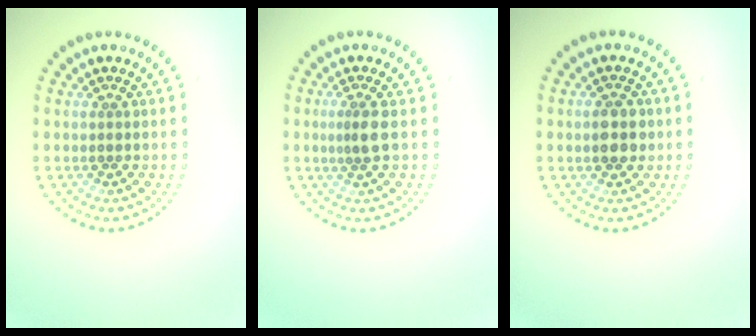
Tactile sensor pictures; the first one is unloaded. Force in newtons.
{"total": 1.9, "press": 1.5, "slide": 1.1}
{"total": 2.9, "press": 2.9, "slide": 0.1}